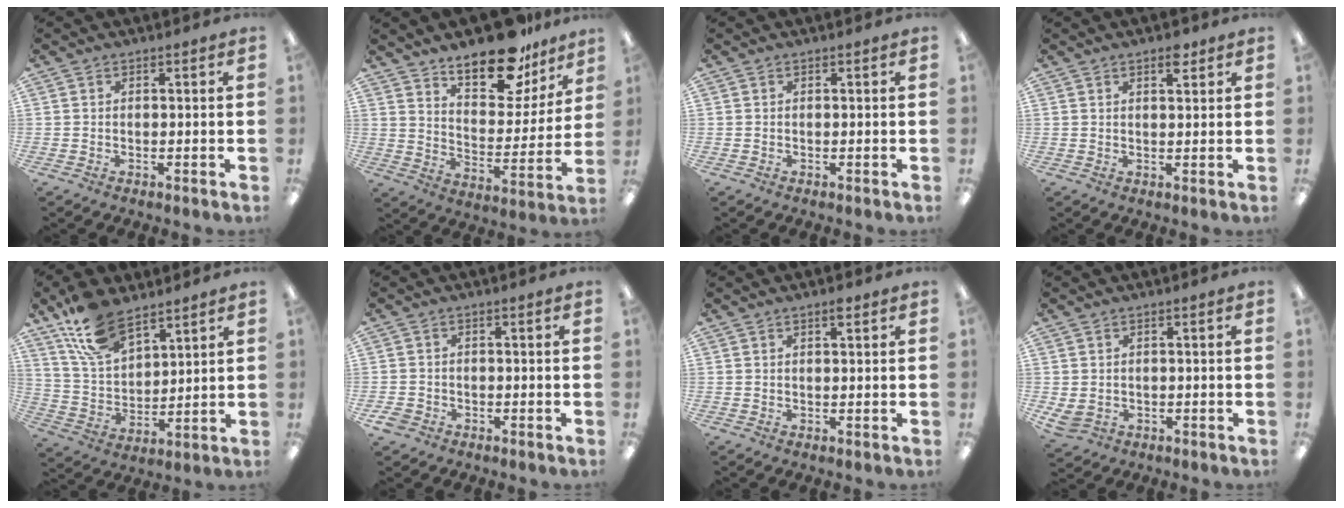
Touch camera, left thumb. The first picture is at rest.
{"total": 17.4, "force": [14.1, 6.8, 7.7], "torque": [-0.114, -0.099, 0.243]}
{"total": 0.0}
{"total": 3.1, "force": [2.3, 1.1, 1.8], "torque": [-0.016, -0.008, 0.035]}
{"total": 14.8, "force": [10.3, 7.2, 8.0], "torque": [-0.167, -0.034, 0.193]}
{"total": 2.2, "force": [-1.2, 1.7, 0.7], "torque": [-0.016, 0.003, -0.025]}
{"total": 1.7, "force": [1.3, 0.4, 1.1], "torque": [-0.016, -0.002, 0.020]}
{"total": 3.0, "force": [0.1, 2.5, 1.6], "torque": [-0.044, -0.001, 0.001]}